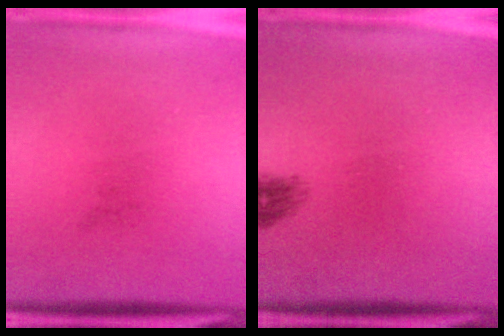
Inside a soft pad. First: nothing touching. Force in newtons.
{"total": 1.3}